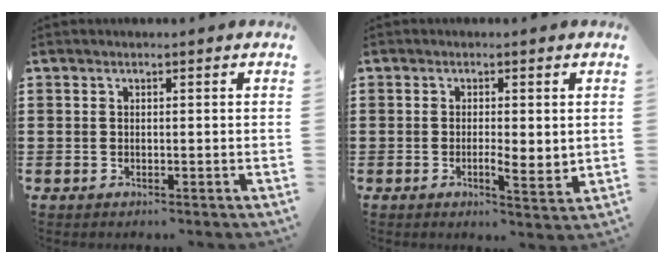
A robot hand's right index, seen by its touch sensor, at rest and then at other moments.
{"total": 2.8, "force": [-0.3, 0.7, 2.7], "torque": [-0.049, -0.001, -0.005]}